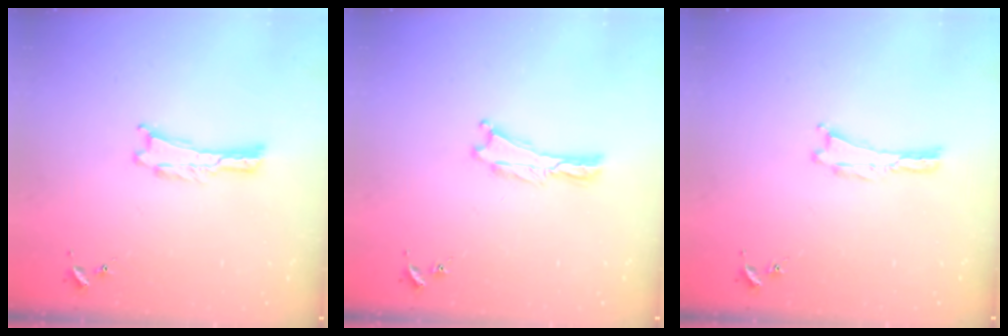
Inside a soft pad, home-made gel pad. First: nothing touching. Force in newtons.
{"total": 0.0}
{"total": 0.0}